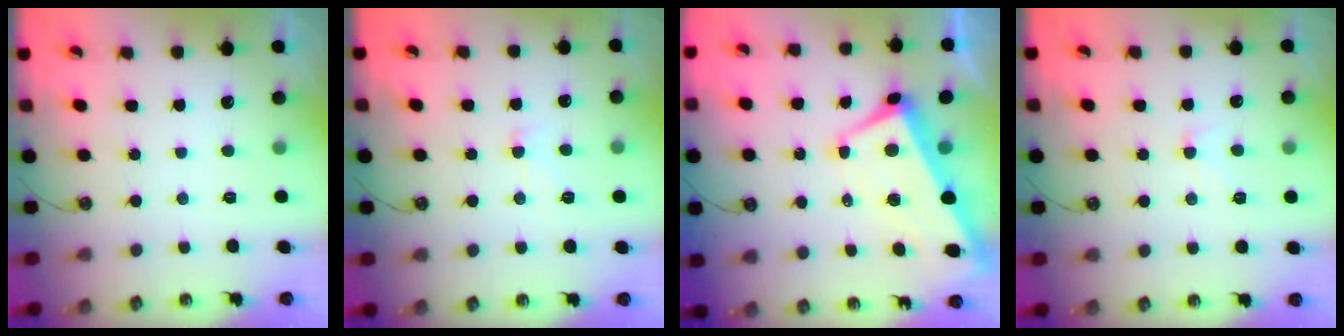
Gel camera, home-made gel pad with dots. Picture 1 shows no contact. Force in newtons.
{"total": 2.8, "press": 2.8, "slide": 0.5}
{"total": 1.8, "press": 1.2, "slide": 1.3}
{"total": 1.8, "press": 1.7, "slide": 0.3}